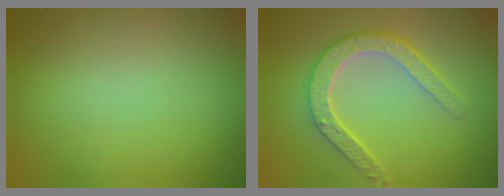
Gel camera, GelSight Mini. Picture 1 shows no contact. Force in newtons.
{"total": 4.7, "press": 3.7, "slide": 2.9}